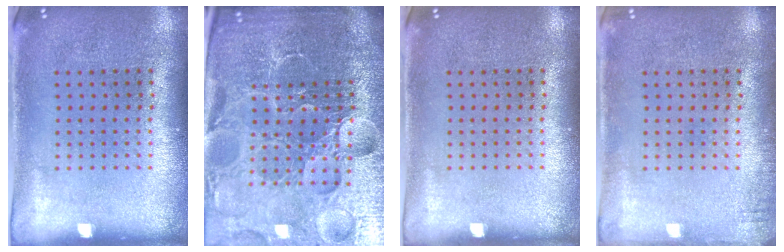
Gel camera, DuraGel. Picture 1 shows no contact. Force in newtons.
{"total": 6.8, "press": 5.9, "slide": 3.2}
{"total": 0.0}
{"total": 1.0, "press": 1.0, "slide": 0.1}